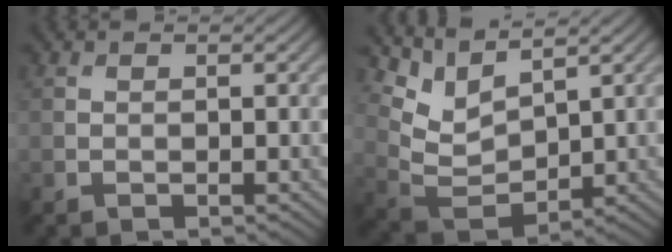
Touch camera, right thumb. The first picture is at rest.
{"total": 6.2, "force": [4.4, 2.4, 3.6], "torque": [-0.093, -0.009, 0.094]}